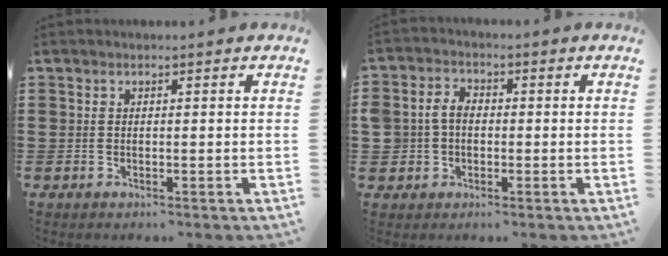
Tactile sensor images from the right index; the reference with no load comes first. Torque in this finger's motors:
{"motor_torque": [0.61, 0.38, 0.12, 0.09]}